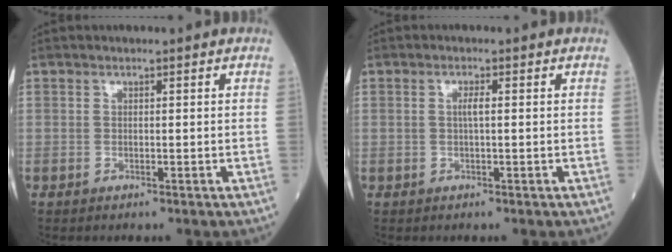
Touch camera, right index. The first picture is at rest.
{"total": 1.3, "force": [0.1, 0.1, 1.3], "torque": [-0.028, 0.003, 0.002]}